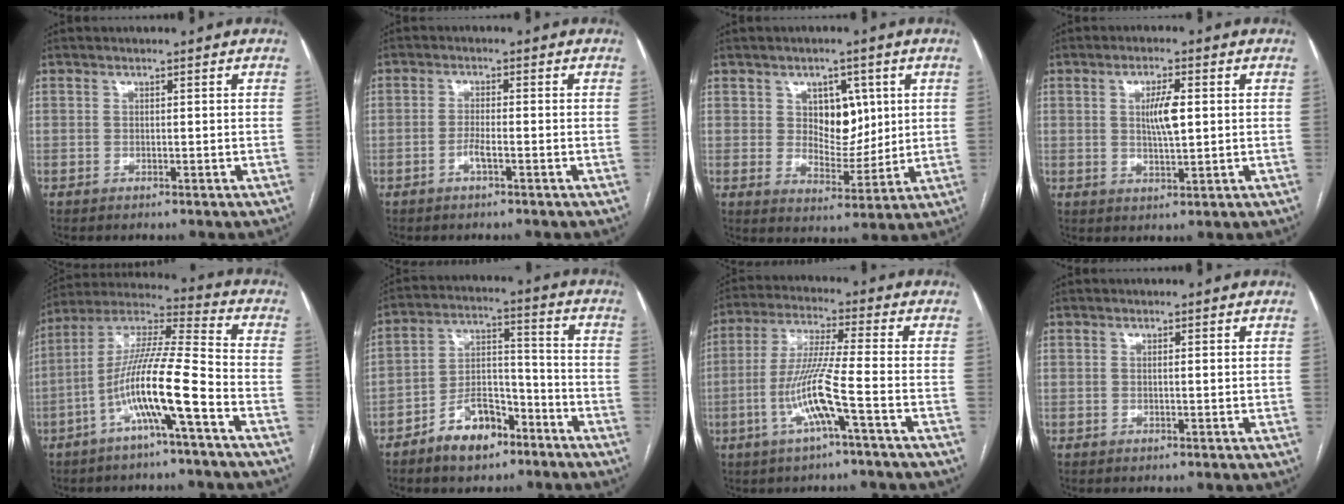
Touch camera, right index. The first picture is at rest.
{"total": 2.2, "force": [-1.0, 0.3, 1.9], "torque": [-0.038, 0.000, -0.021]}
{"total": 7.5, "force": [2.4, 4.8, 5.1], "torque": [-0.072, 0.006, 0.048]}
{"total": 5.0, "force": [0.9, 1.1, 4.8], "torque": [-0.086, 0.003, 0.016]}
{"total": 13.6, "force": [-5.4, 0.0, 12.5], "torque": [-0.239, 0.014, -0.105]}
{"total": 9.9, "force": [-6.5, 4.9, 5.6], "torque": [-0.103, 0.020, -0.113]}
{"total": 9.8, "force": [-3.3, -0.5, 9.2], "torque": [-0.187, -0.002, -0.066]}
{"total": 0.8, "force": [0.3, 0.1, 0.7], "torque": [-0.013, 0.001, 0.005]}